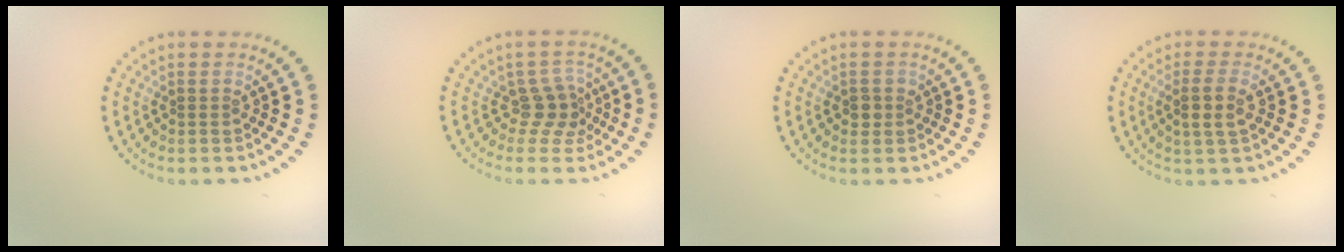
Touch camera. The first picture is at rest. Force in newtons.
{"total": 2.4, "press": 1.7, "slide": 1.7}
{"total": 1.2, "press": 1.0, "slide": 0.5}
{"total": 2.5, "press": 2.2, "slide": 1.0}